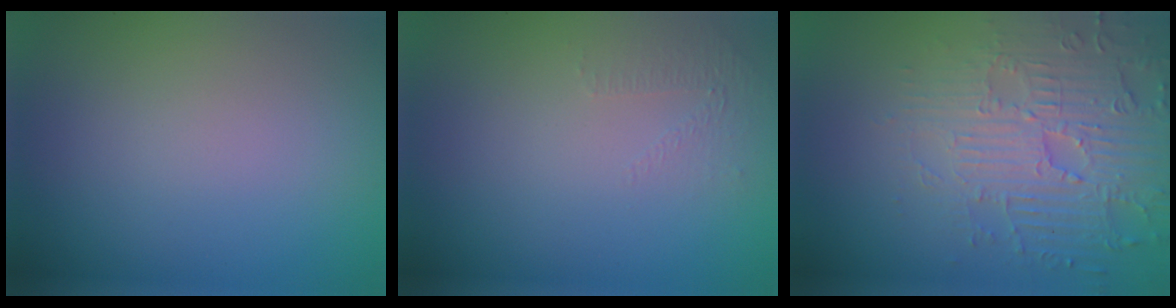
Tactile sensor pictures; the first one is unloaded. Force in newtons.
{"total": 0.9, "press": 0.4, "slide": 0.8}
{"total": 4.8, "press": 4.7, "slide": 1.4}